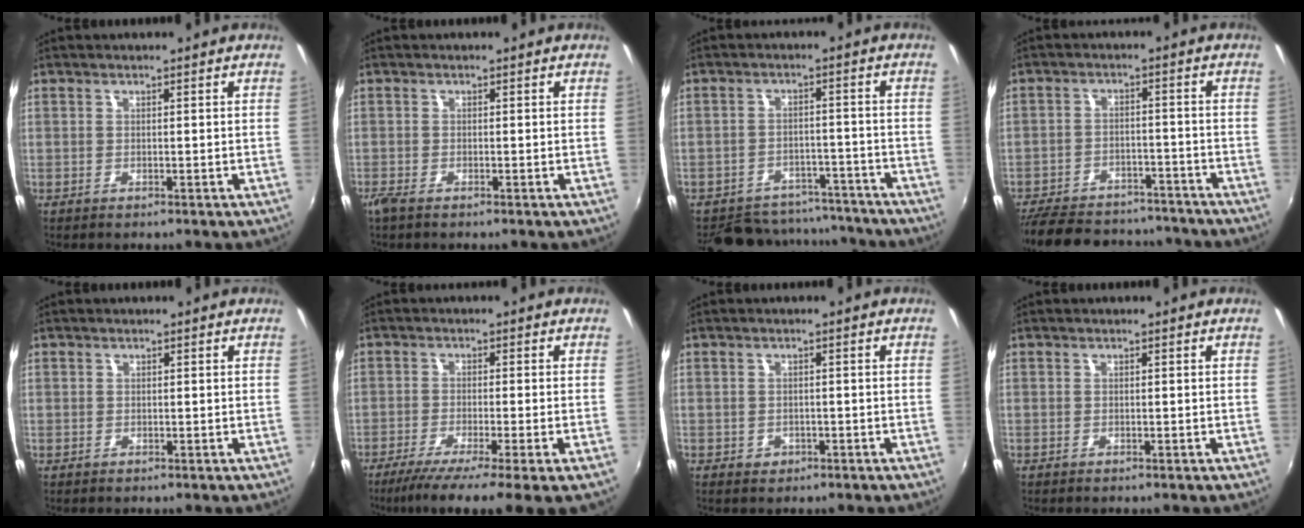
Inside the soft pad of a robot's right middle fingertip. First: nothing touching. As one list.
[{"total": 1.6, "force": [-1.2, 0.2, 1.0], "torque": [-0.022, -0.006, -0.025]}, {"total": 14.2, "force": [-12.3, 5.9, 3.7], "torque": [-0.093, 0.027, -0.154]}, {"total": 19.5, "force": [-16.1, 8.3, 7.1], "torque": [-0.171, 0.031, -0.215]}, {"total": 0.7, "force": [0.0, 0.7, -0.1], "torque": [0.001, 0.004, 0.002]}, {"total": 8.7, "force": [-6.0, -0.7, 6.2], "torque": [-0.123, -0.035, -0.098]}, {"total": 1.6, "force": [-0.7, 1.4, 0.5], "torque": [-0.010, -0.001, -0.006]}, {"total": 0.0}]